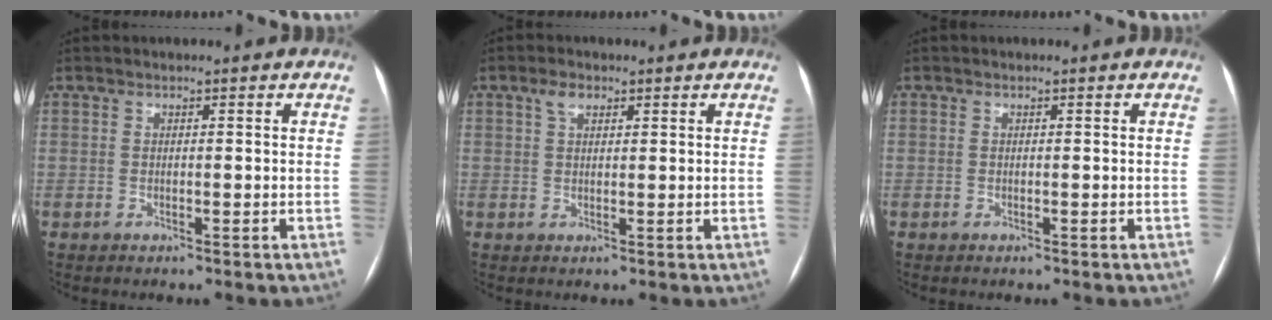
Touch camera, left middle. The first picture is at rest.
{"total": 2.2, "force": [1.3, 1.1, 1.4], "torque": [-0.032, 0.010, 0.028]}
{"total": 0.0}